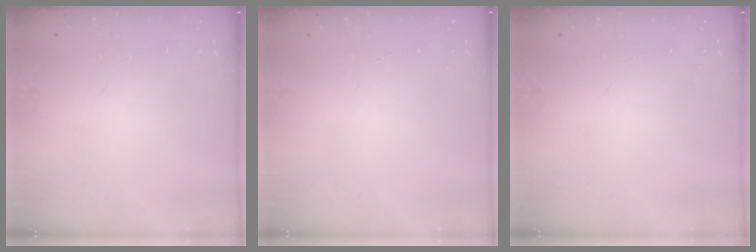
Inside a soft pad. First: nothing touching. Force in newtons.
{"total": 0.0}
{"total": 0.0}